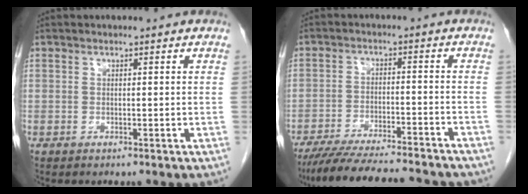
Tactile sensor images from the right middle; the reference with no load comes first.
{"total": 18.8, "force": [-16.7, 2.1, 8.5], "torque": [-0.127, -0.025, -0.238]}